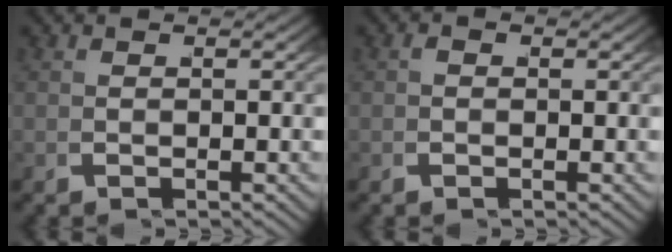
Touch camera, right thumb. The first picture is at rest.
{"total": 0.0}